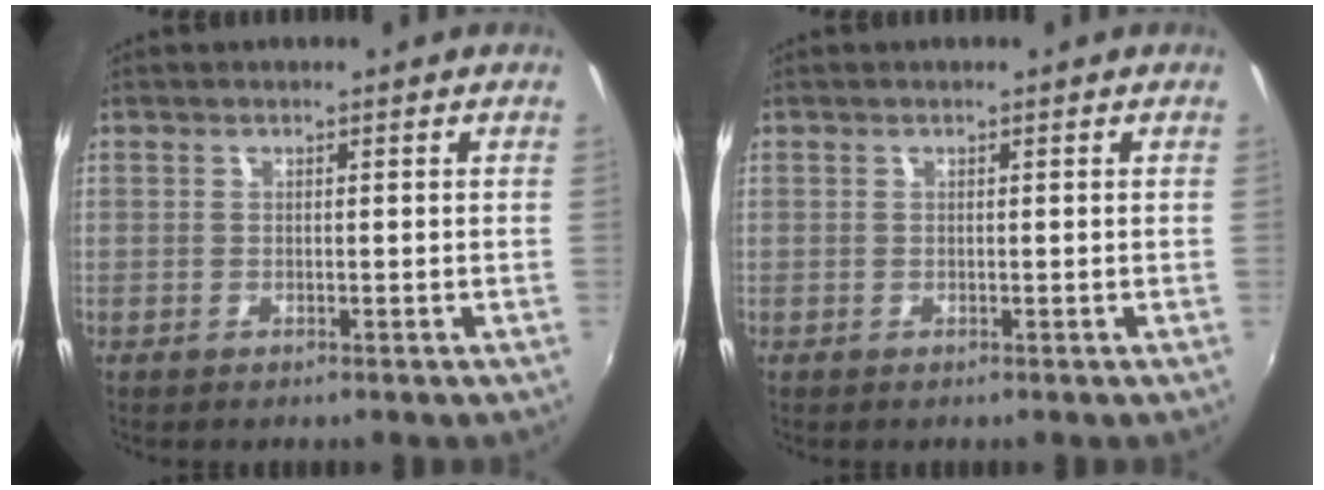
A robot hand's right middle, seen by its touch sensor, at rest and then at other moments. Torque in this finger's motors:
{"motor_torque": [0.00, 0.00, 0.00, 0.01]}